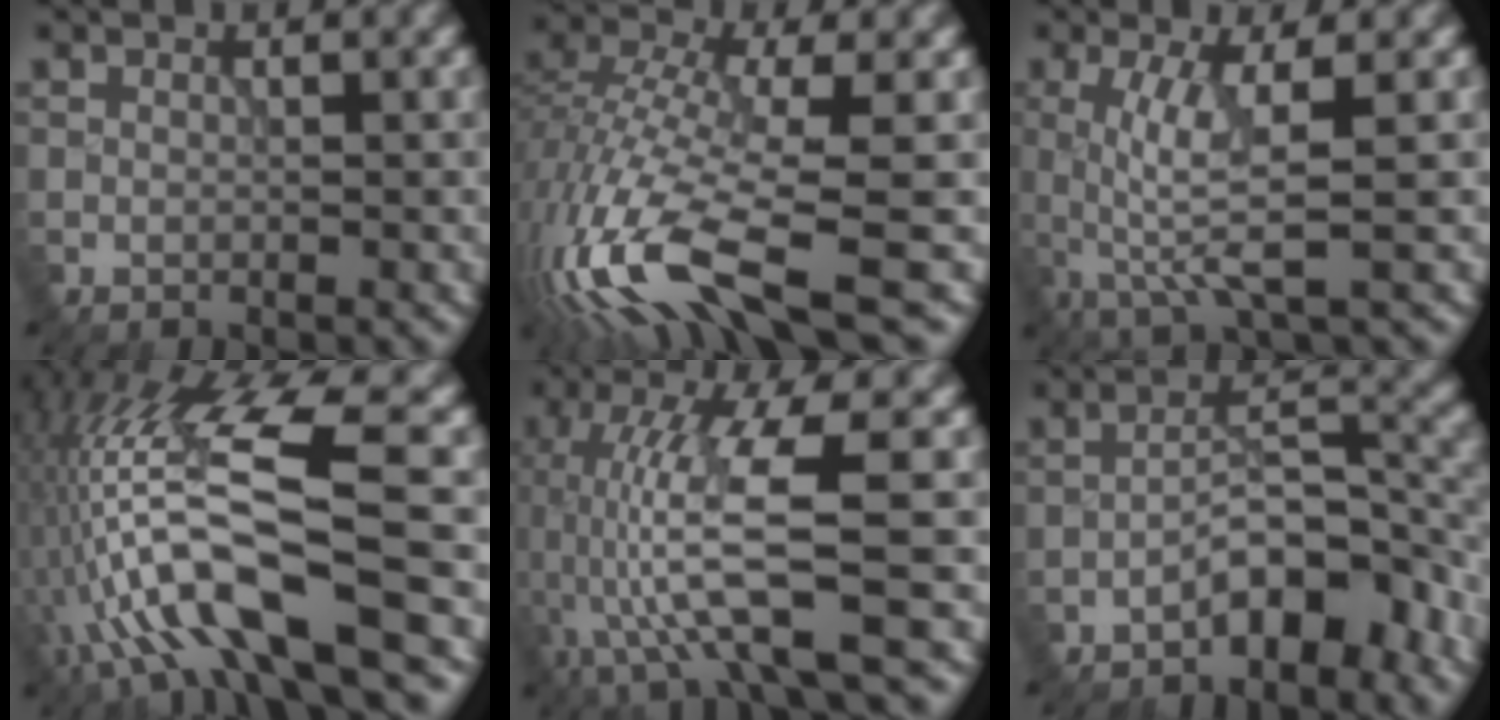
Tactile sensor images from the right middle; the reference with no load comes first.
{"total": 13.2, "force": [-6.0, 4.1, 11.1], "torque": [-0.243, -0.005, -0.111]}
{"total": 5.0, "force": [0.1, 0.8, 4.9], "torque": [-0.100, 0.000, 0.005]}
{"total": 12.2, "force": [-4.1, 2.8, 11.1], "torque": [-0.211, 0.016, -0.064]}
{"total": 8.7, "force": [-1.5, 1.6, 8.4], "torque": [-0.169, 0.001, -0.026]}
{"total": 5.0, "force": [-3.1, 1.7, 3.6], "torque": [-0.051, 0.020, -0.055]}